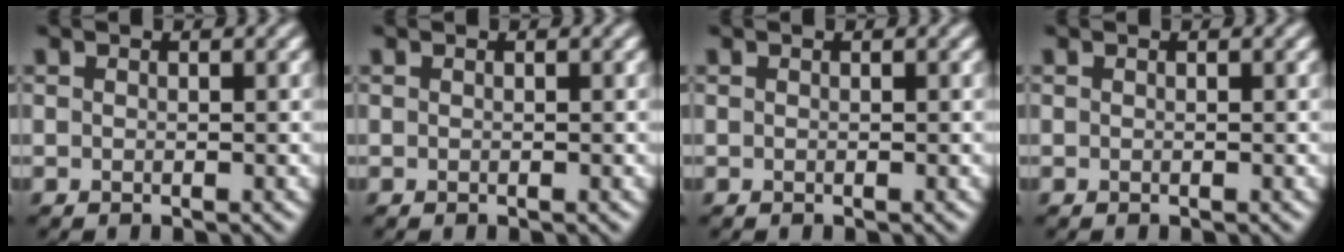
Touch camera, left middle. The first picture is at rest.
{"total": 0.0}
{"total": 0.0}
{"total": 0.0}